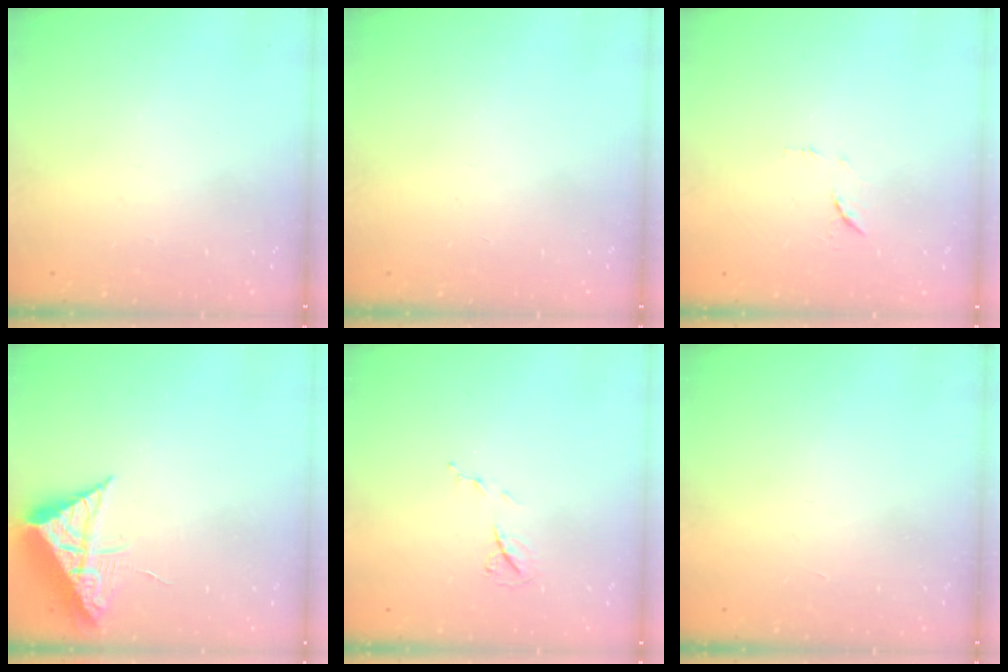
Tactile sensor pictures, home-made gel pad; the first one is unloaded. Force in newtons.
{"total": 0.0}
{"total": 6.4, "press": 6.4, "slide": 0.6}
{"total": 9.8, "press": 9.8, "slide": 0.6}
{"total": 6.2, "press": 6.2, "slide": 0.7}
{"total": 1.5, "press": 1.5, "slide": 0.1}